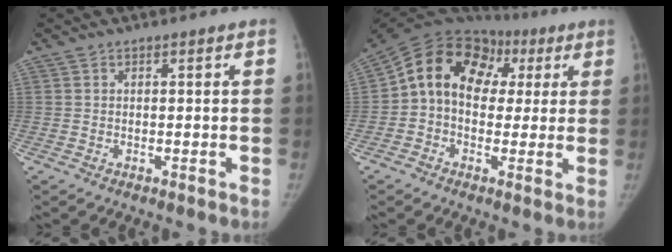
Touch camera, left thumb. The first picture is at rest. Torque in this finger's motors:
{"motor_torque": [-0.60, 1.24, 0.86, 0.88, 0.11]}